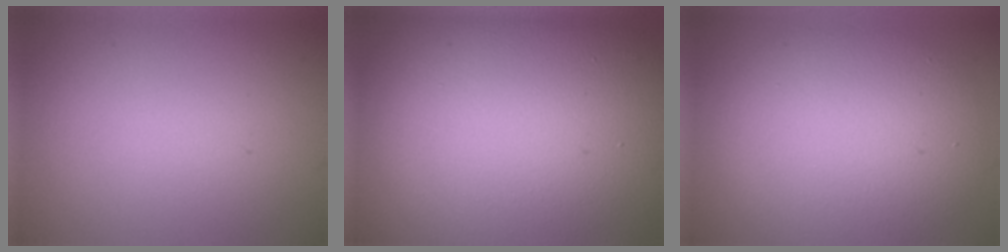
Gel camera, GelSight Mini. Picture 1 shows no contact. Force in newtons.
{"total": 19.2, "press": 19.2, "slide": 0.7}
{"total": 9.3, "press": 9.3, "slide": 0.7}